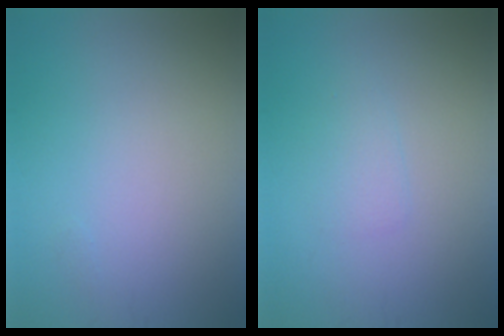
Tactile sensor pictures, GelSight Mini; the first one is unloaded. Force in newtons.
{"total": 1.4, "press": 1.4, "slide": 0.1}